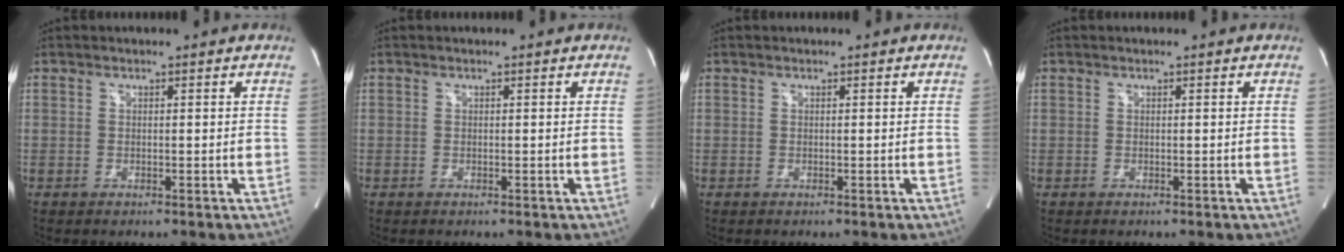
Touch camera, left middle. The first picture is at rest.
{"total": 0.0}
{"total": 0.0}
{"total": 0.0}